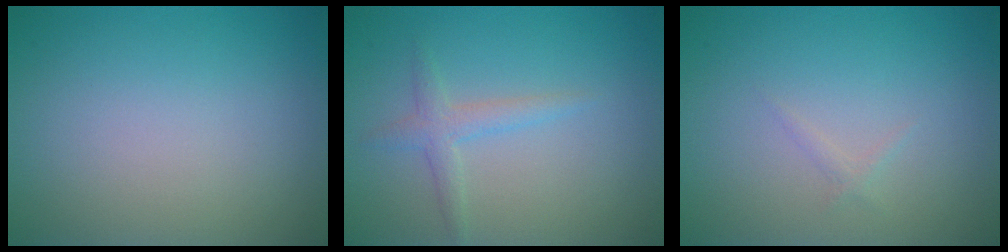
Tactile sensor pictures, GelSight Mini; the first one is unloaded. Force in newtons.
{"total": 1.8, "press": 1.8, "slide": 0.1}
{"total": 0.5, "press": 0.5, "slide": 0.0}